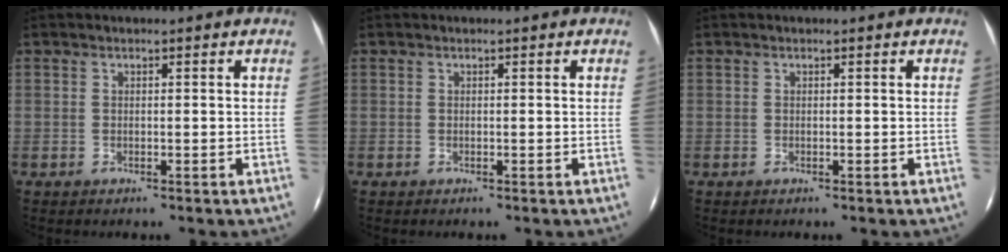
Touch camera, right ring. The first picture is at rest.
{"total": 0.0}
{"total": 0.0}